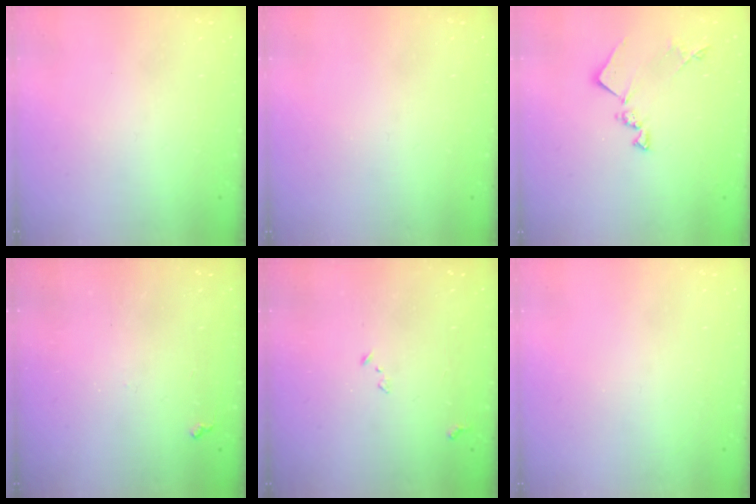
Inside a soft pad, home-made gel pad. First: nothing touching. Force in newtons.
{"total": 0.0}
{"total": 12.5, "press": 12.5, "slide": 0.3}
{"total": 5.0, "press": 4.9, "slide": 0.8}
{"total": 8.2, "press": 8.2, "slide": 0.9}
{"total": 0.0}